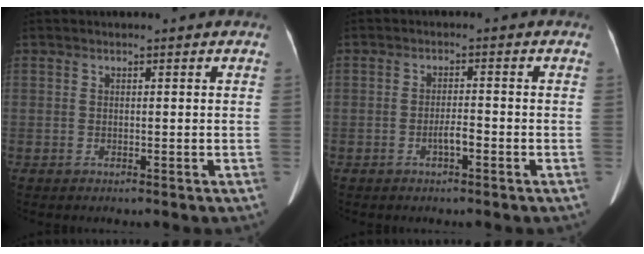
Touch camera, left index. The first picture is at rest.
{"total": 2.2, "force": [-1.1, 0.4, 1.8], "torque": [-0.031, 0.002, -0.020]}